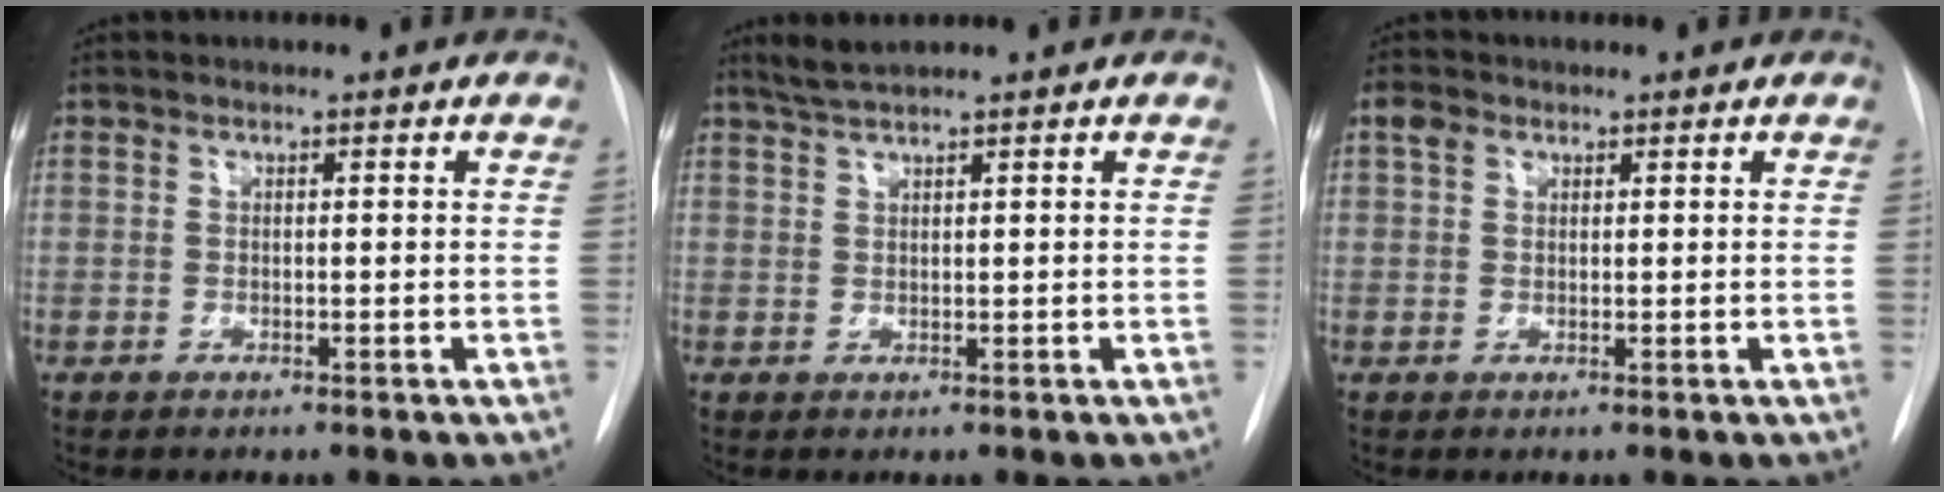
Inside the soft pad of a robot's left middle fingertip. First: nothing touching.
{"total": 2.4, "force": [2.1, -0.5, 1.0], "torque": [-0.025, 0.007, 0.045]}
{"total": 2.0, "force": [1.1, 1.4, 0.8], "torque": [-0.017, 0.012, 0.017]}